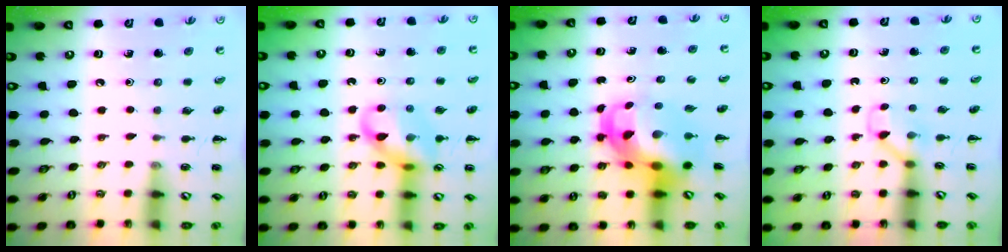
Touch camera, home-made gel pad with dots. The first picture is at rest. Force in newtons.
{"total": 13.1, "press": 13.0, "slide": 1.9}
{"total": 10.1, "press": 9.7, "slide": 2.8}
{"total": 2.8, "press": 2.6, "slide": 0.9}